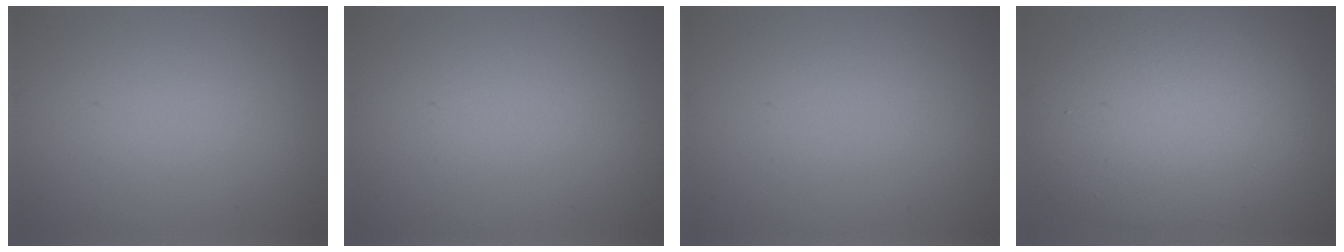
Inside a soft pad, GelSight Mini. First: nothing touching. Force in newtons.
{"total": 0.0}
{"total": 0.0}
{"total": 11.5, "press": 11.4, "slide": 0.8}